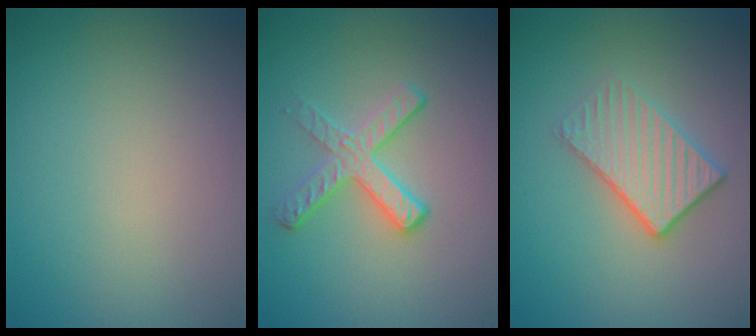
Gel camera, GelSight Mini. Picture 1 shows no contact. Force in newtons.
{"total": 2.9, "press": 2.6, "slide": 1.4}
{"total": 3.3, "press": 3.0, "slide": 1.5}